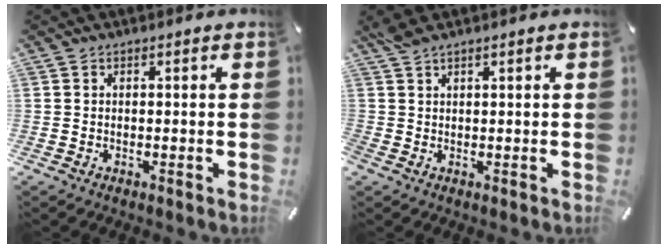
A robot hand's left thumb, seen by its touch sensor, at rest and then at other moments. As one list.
[{"total": 1.4, "force": [1.2, 0.3, 0.6], "torque": [-0.014, 0.000, 0.022]}]